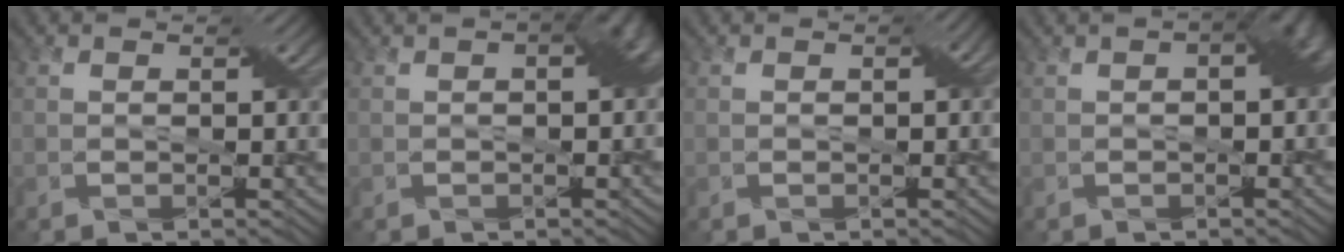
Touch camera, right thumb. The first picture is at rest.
{"total": 3.5, "force": [0.4, 1.5, 3.1], "torque": [-0.033, 0.013, 0.005]}
{"total": 1.0, "force": [0.0, 0.5, 0.8], "torque": [-0.010, 0.002, -0.001]}
{"total": 4.3, "force": [0.3, 2.1, 3.7], "torque": [-0.044, 0.009, 0.004]}